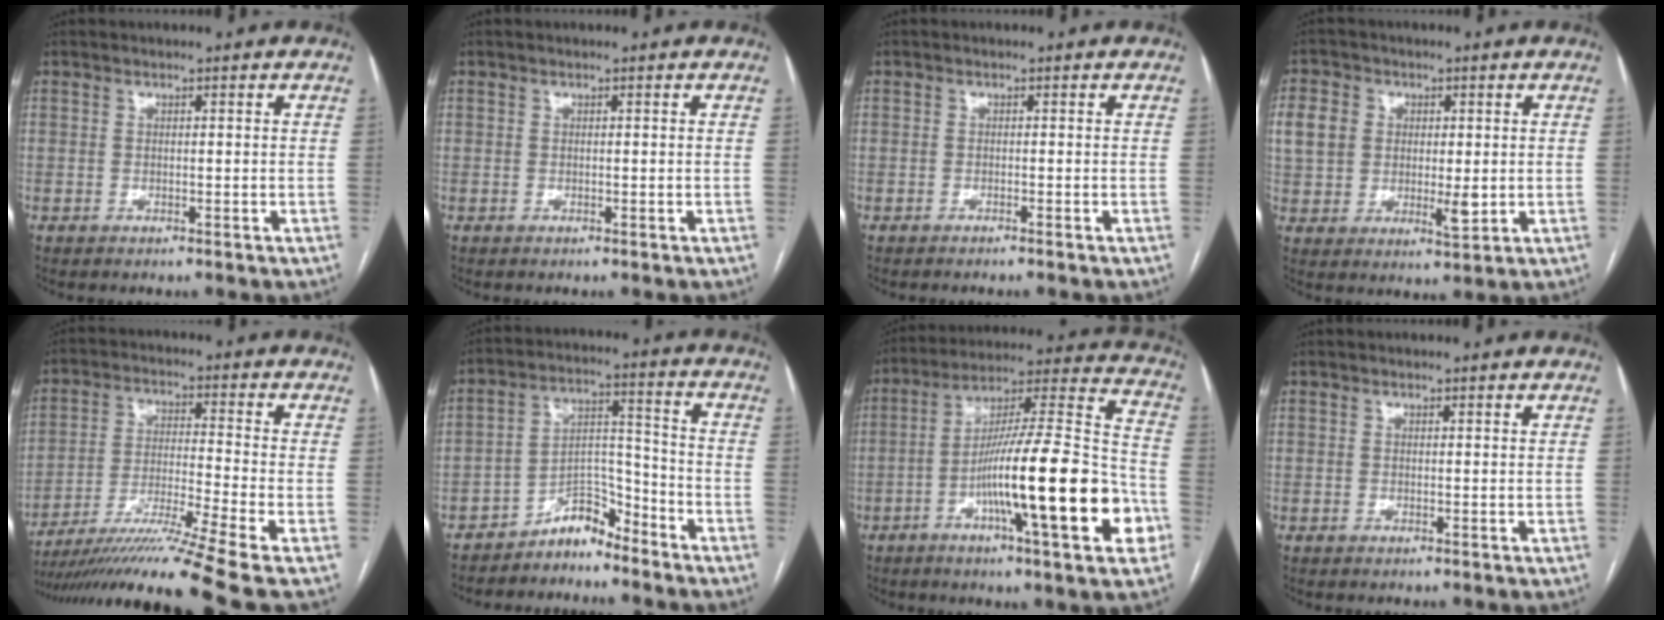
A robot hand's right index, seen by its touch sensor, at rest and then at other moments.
{"total": 0.0}
{"total": 0.7, "force": [-0.6, -0.1, 0.4], "torque": [-0.006, 0.001, -0.011]}
{"total": 9.0, "force": [1.1, 6.6, 6.1], "torque": [-0.108, 0.001, 0.024]}
{"total": 14.5, "force": [-11.1, -3.3, 8.6], "torque": [-0.165, -0.021, -0.193]}
{"total": 5.8, "force": [-5.2, 2.3, 1.2], "torque": [-0.005, 0.034, -0.095]}
{"total": 23.3, "force": [-7.6, 1.8, 21.9], "torque": [-0.313, 0.001, -0.121]}
{"total": 0.7, "force": [0.6, 0.0, 0.1], "torque": [-0.010, -0.001, 0.008]}